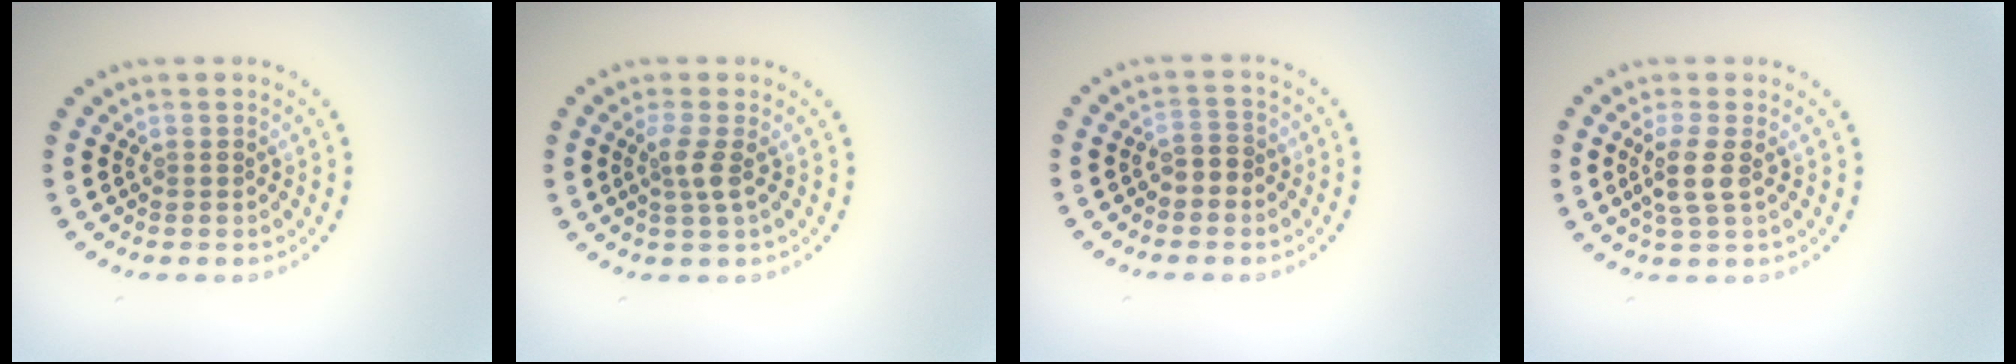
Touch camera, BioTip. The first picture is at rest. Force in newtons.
{"total": 1.9, "press": 1.5, "slide": 1.2}
{"total": 1.6, "press": 1.5, "slide": 0.6}
{"total": 2.4, "press": 2.0, "slide": 1.3}